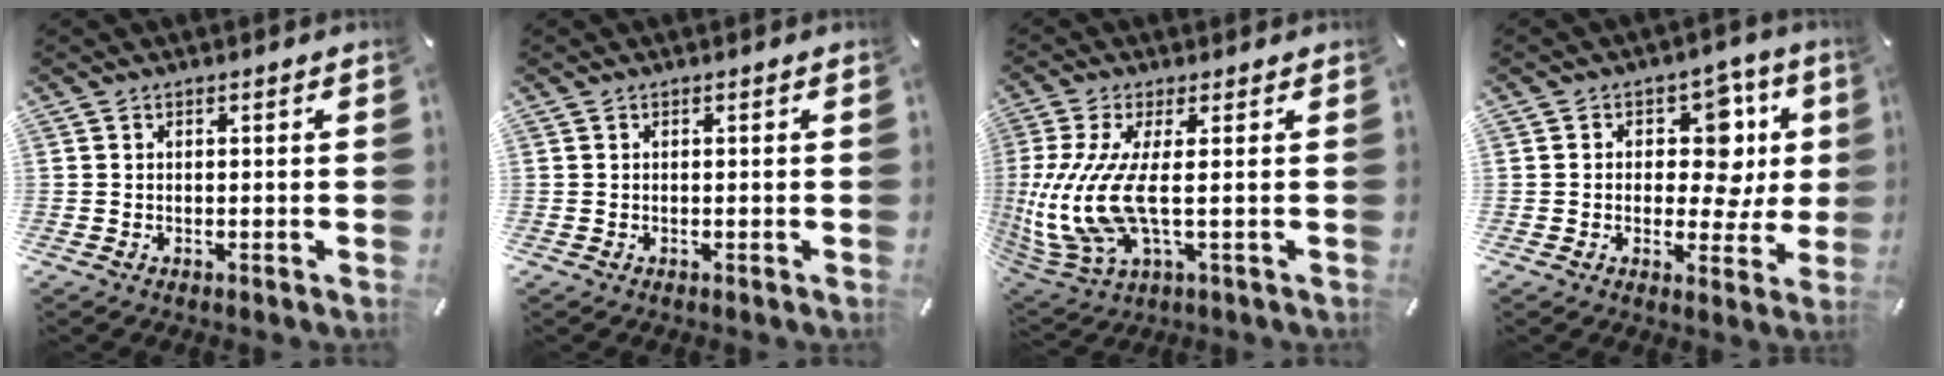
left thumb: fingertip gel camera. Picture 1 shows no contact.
{"total": 0.0}
{"total": 13.6, "force": [0.4, 4.0, 13.0], "torque": [-0.299, -0.031, 0.004]}
{"total": 13.5, "force": [3.0, 9.3, 9.4], "torque": [-0.118, -0.015, 0.052]}